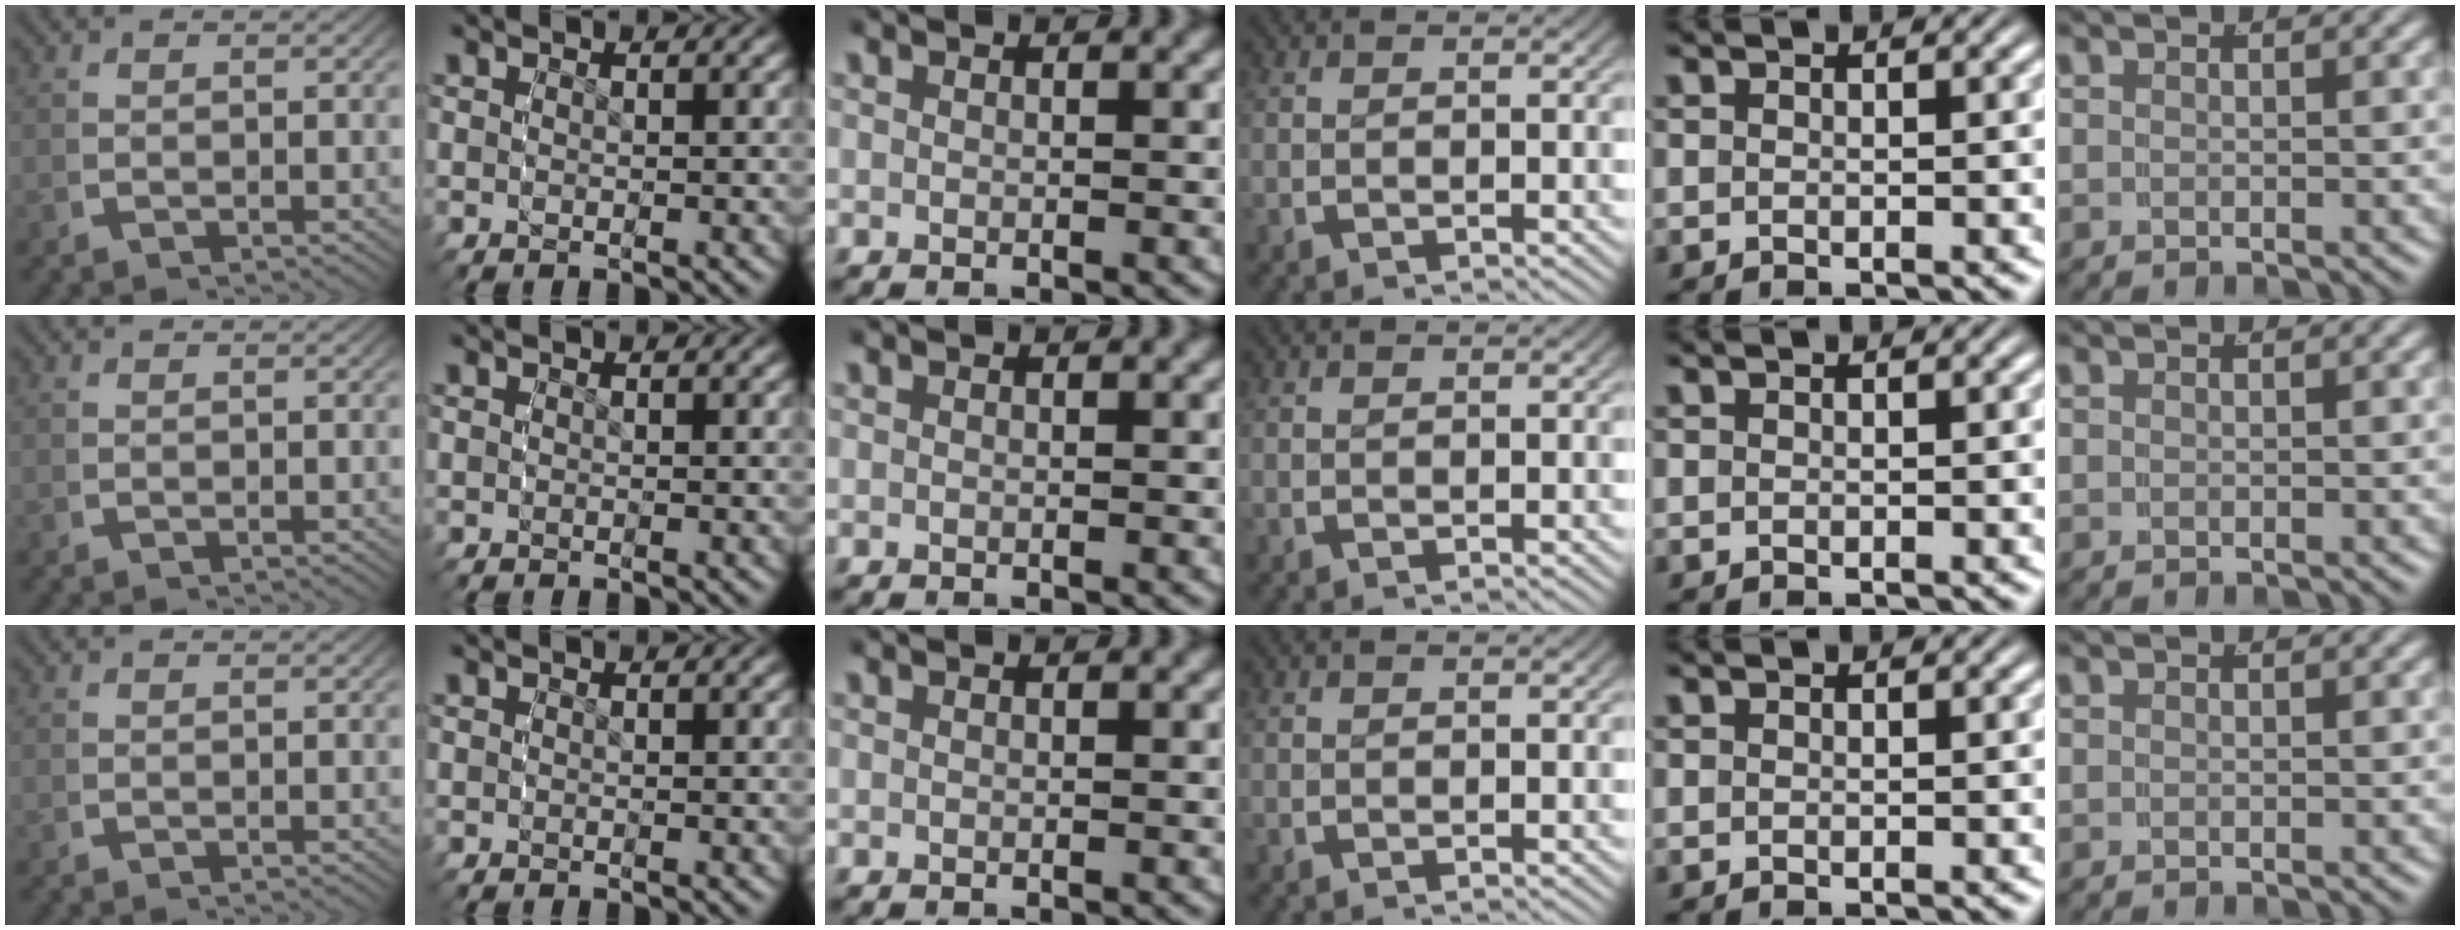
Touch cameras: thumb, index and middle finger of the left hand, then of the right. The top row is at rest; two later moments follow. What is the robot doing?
{"motion": "grasp_and_lifting", "object": "small bumper sticker"}